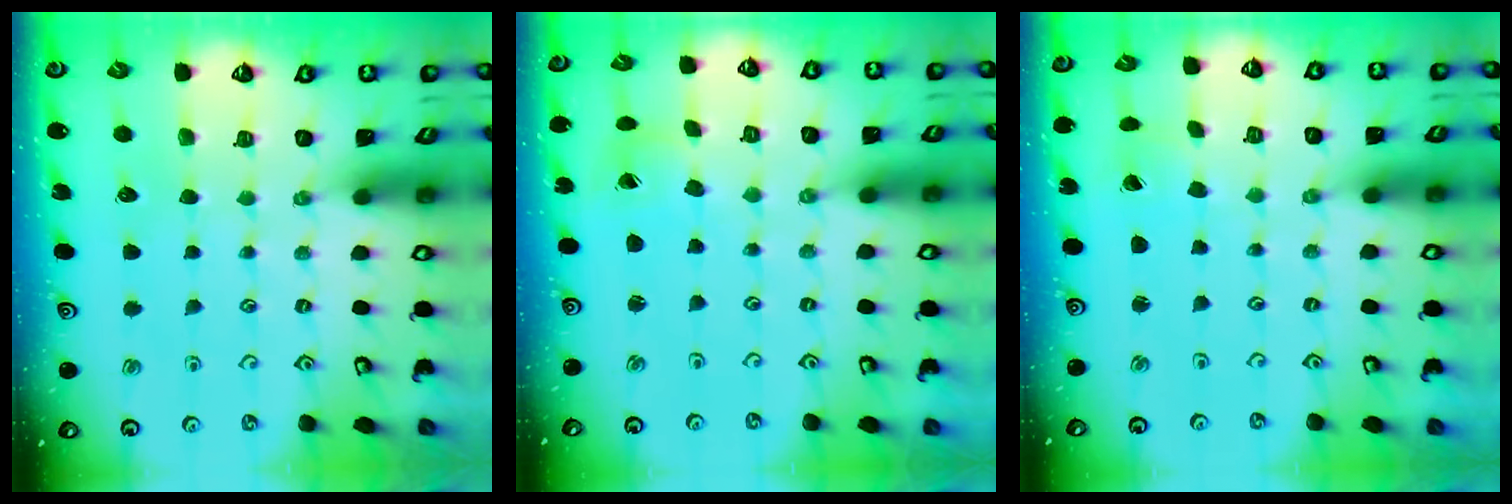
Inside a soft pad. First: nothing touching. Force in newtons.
{"total": 1.0, "press": 1.0, "slide": 0.1}
{"total": 1.0, "press": 0.9, "slide": 0.4}